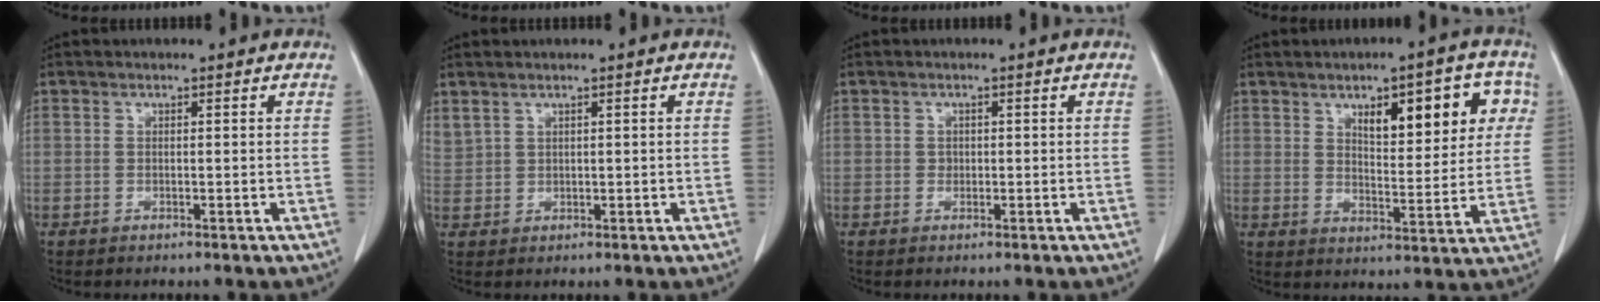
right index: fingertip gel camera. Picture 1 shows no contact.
{"total": 2.6, "force": [1.9, 1.4, 1.0], "torque": [-0.028, 0.015, 0.055]}
{"total": 0.8, "force": [0.0, 0.8, 0.2], "torque": [0.000, 0.003, 0.001]}
{"total": 12.1, "force": [5.0, 4.4, 10.1], "torque": [-0.128, 0.021, 0.073]}